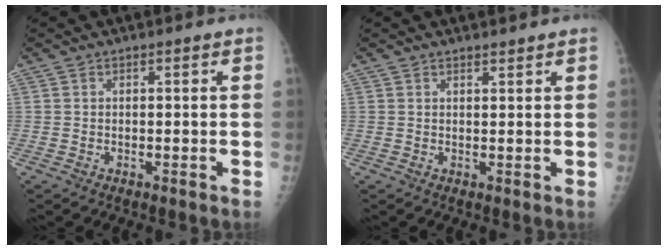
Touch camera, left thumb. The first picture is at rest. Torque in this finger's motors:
{"motor_torque": [-0.42, -0.09, -0.17, -0.03, -0.04]}